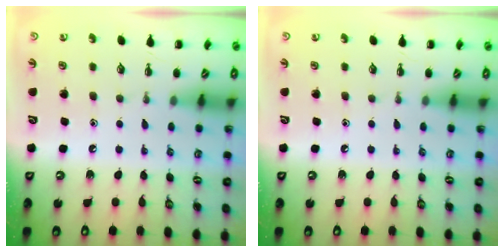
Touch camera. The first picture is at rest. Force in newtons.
{"total": 0.0}